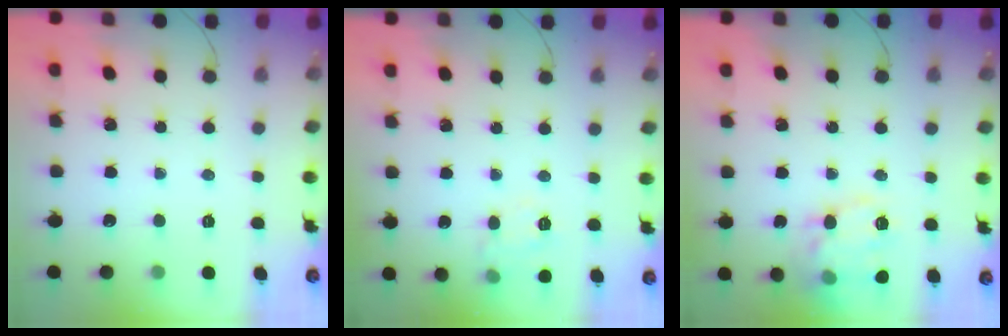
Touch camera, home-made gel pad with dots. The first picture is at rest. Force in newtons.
{"total": 8.9, "press": 8.8, "slide": 1.0}
{"total": 16.6, "press": 16.6, "slide": 1.4}